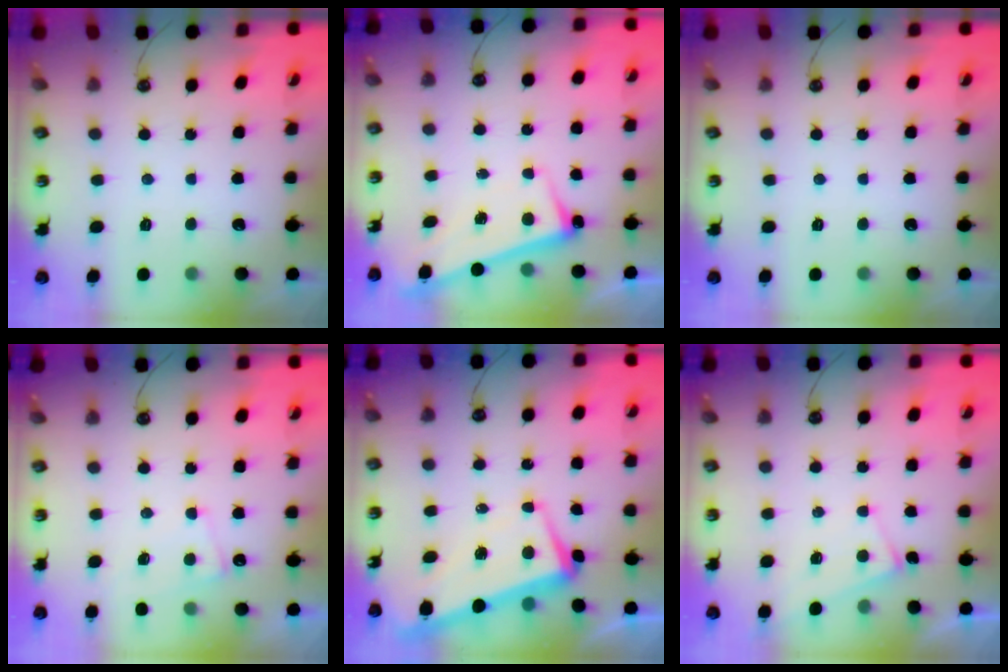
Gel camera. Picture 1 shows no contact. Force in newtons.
{"total": 2.5, "press": 2.4, "slide": 0.6}
{"total": 0.0}
{"total": 1.0, "press": 0.7, "slide": 0.7}
{"total": 1.7, "press": 0.9, "slide": 1.4}
{"total": 2.8, "press": 2.8, "slide": 0.1}